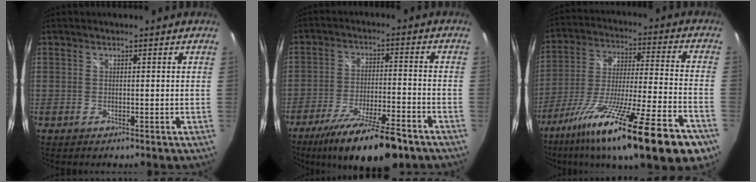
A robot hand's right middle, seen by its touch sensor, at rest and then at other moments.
{"total": 16.0, "force": [-11.9, 3.2, 10.1], "torque": [-0.194, -0.026, -0.193]}
{"total": 26.7, "force": [-17.4, 2.6, 20.2], "torque": [-0.346, -0.076, -0.283]}